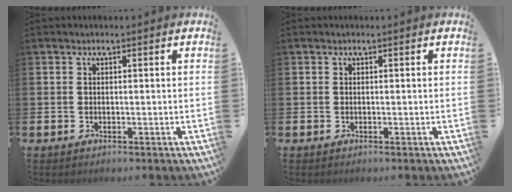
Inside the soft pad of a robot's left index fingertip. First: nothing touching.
{"total": 0.0}